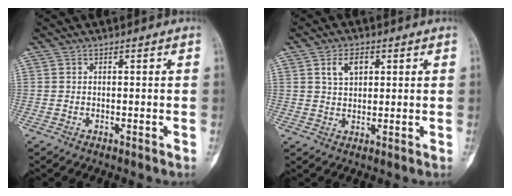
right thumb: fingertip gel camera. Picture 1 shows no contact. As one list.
[{"total": 5.0, "force": [1.9, 3.3, 3.3], "torque": [-0.041, -0.001, 0.033]}]